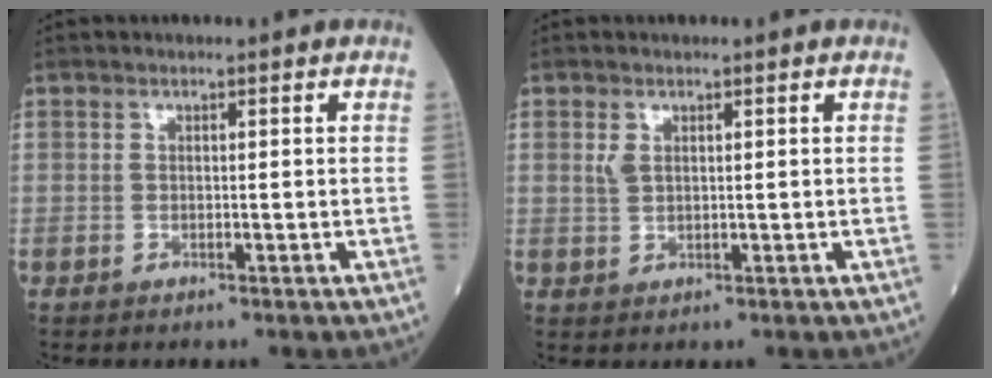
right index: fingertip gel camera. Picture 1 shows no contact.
{"total": 1.5, "force": [0.6, 0.8, 1.1], "torque": [-0.024, 0.001, 0.016]}